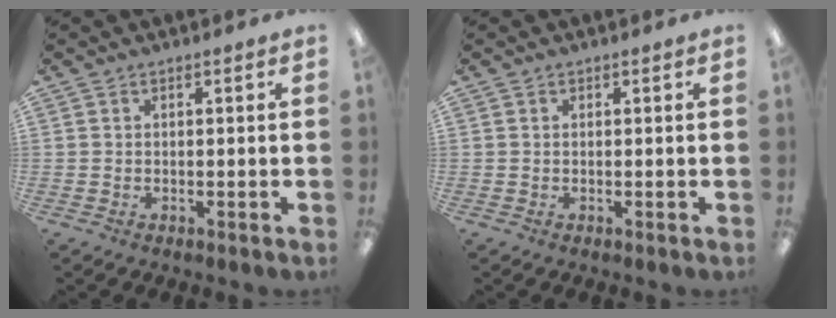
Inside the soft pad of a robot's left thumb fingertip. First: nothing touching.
{"total": 0.0}